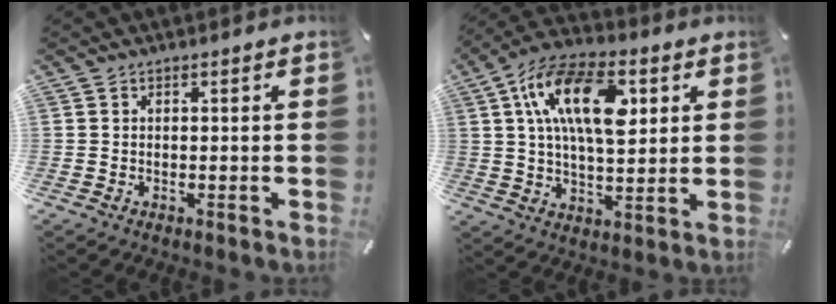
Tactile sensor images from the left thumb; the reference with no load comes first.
{"total": 18.1, "force": [5.8, 9.4, 14.4], "torque": [-0.272, 0.004, 0.093]}